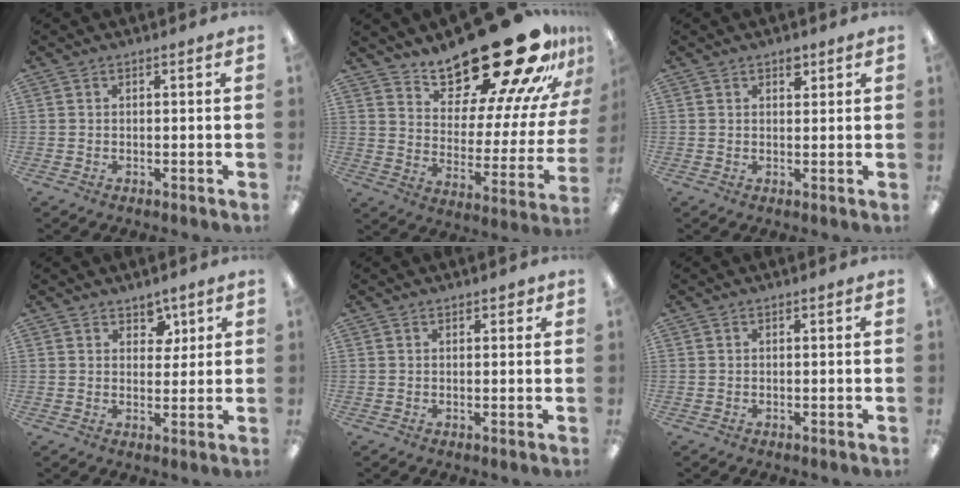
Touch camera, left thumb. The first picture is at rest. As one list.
[{"total": 27.6, "force": [21.0, 9.6, 15.0], "torque": [-0.180, -0.162, 0.351]}, {"total": 2.5, "force": [1.7, 1.3, 1.2], "torque": [0.000, -0.008, 0.026]}, {"total": 4.3, "force": [2.9, 3.0, 1.1], "torque": [-0.001, -0.011, 0.047]}, {"total": 1.3, "force": [1.0, 0.8, 0.5], "torque": [-0.001, -0.001, 0.016]}, {"total": 0.0}]